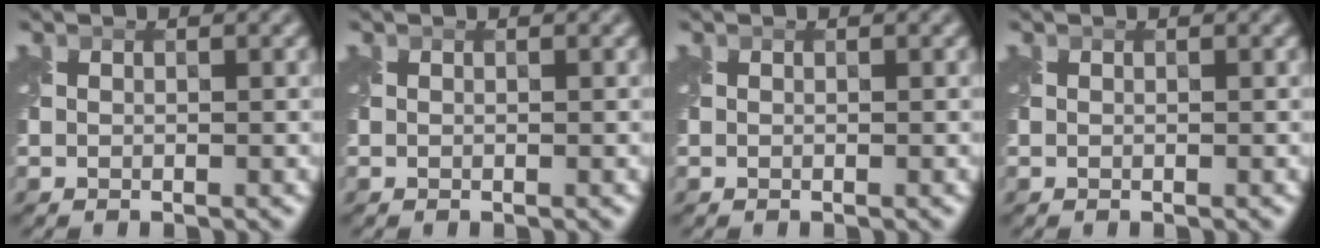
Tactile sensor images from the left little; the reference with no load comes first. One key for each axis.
{"total": 0.0}
{"total": 0.0}
{"total": 0.0}